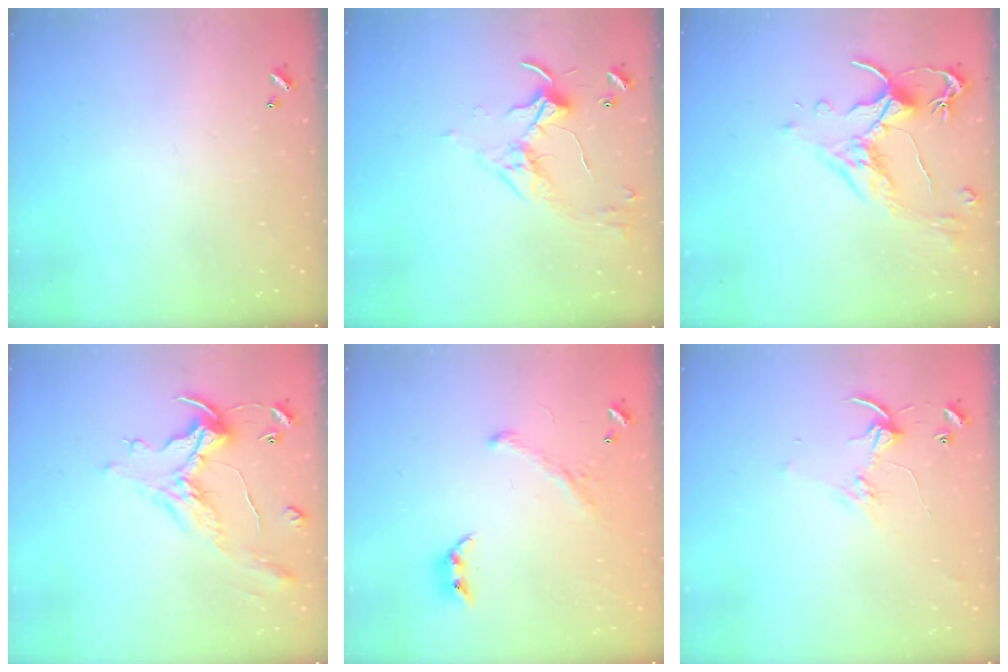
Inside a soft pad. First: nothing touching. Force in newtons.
{"total": 3.4, "press": 3.3, "slide": 0.6}
{"total": 2.5, "press": 2.1, "slide": 1.4}
{"total": 1.7, "press": 1.2, "slide": 1.1}
{"total": 1.3, "press": 0.6, "slide": 1.2}
{"total": 3.6, "press": 3.6, "slide": 0.4}